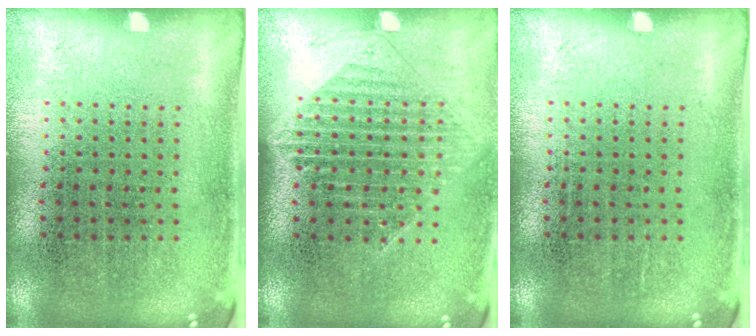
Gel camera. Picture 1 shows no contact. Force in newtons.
{"total": 1.4, "press": 1.3, "slide": 0.7}
{"total": 0.0}